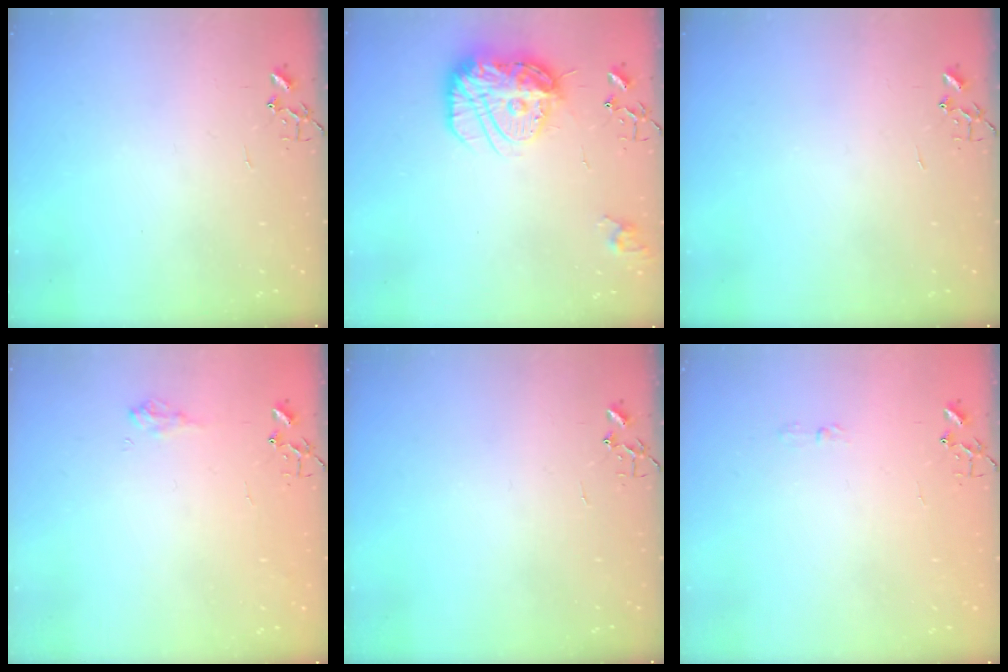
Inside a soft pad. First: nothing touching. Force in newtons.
{"total": 16.7, "press": 16.6, "slide": 1.7}
{"total": 0.0}
{"total": 7.4, "press": 7.4, "slide": 0.9}
{"total": 0.0}
{"total": 3.6, "press": 3.5, "slide": 0.5}